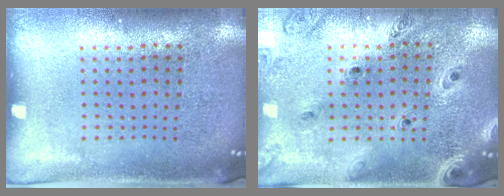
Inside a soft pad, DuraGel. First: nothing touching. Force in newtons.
{"total": 1.3, "press": 1.3, "slide": 0.1}